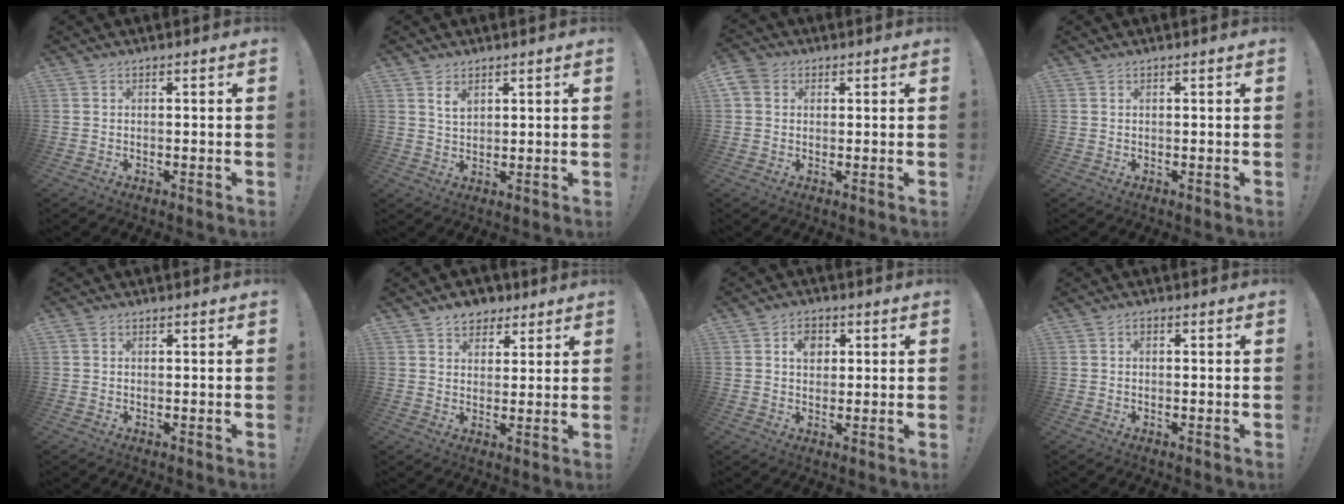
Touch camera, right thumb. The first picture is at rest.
{"total": 3.9, "force": [2.3, 2.3, 2.3], "torque": [-0.031, -0.011, 0.039]}
{"total": 4.7, "force": [1.5, 3.8, 2.3], "torque": [-0.049, 0.008, 0.032]}
{"total": 0.0}
{"total": 0.0}
{"total": 6.8, "force": [4.5, 4.9, 1.5], "torque": [-0.015, -0.023, 0.086]}
{"total": 5.2, "force": [1.5, 4.2, 2.6], "torque": [-0.026, -0.001, 0.022]}
{"total": 0.9, "force": [-0.3, 0.5, 0.6], "torque": [-0.020, 0.007, -0.005]}